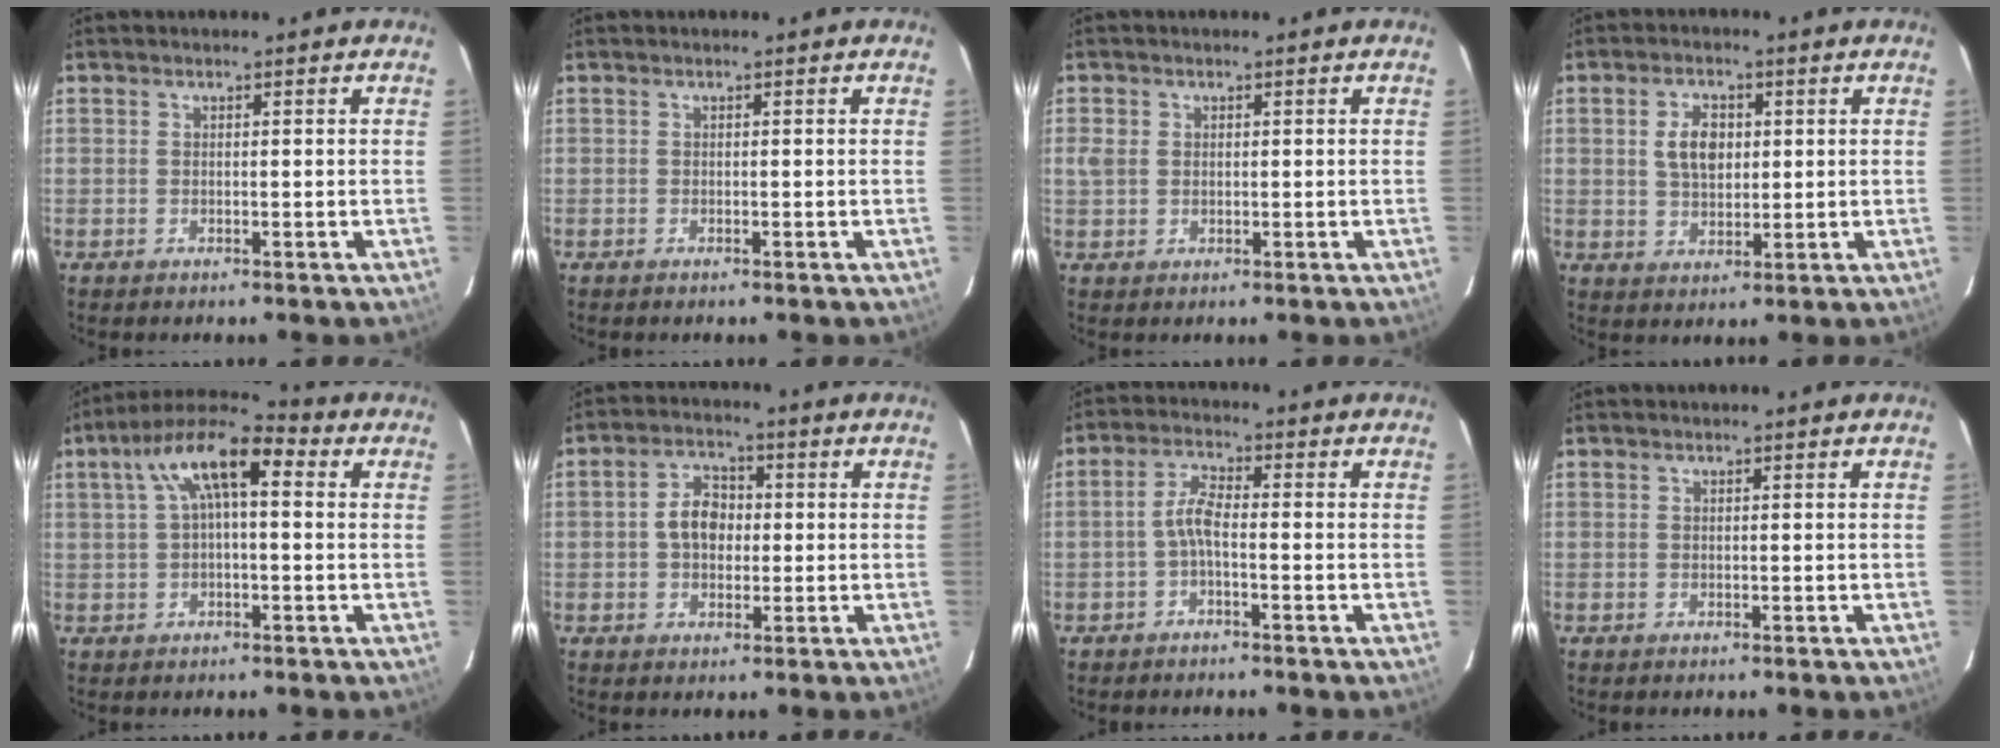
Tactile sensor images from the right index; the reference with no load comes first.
{"total": 0.0}
{"total": 2.8, "force": [0.4, 2.4, 1.4], "torque": [-0.028, 0.003, 0.011]}
{"total": 6.0, "force": [1.3, 3.8, 4.5], "torque": [-0.082, 0.009, 0.029]}
{"total": 11.1, "force": [2.8, 4.1, 9.9], "torque": [-0.182, 0.038, 0.041]}
{"total": 6.0, "force": [0.1, 4.5, 4.0], "torque": [-0.072, 0.019, 0.004]}
{"total": 3.4, "force": [-1.3, 0.8, 3.0], "torque": [-0.069, 0.011, -0.028]}
{"total": 0.0}